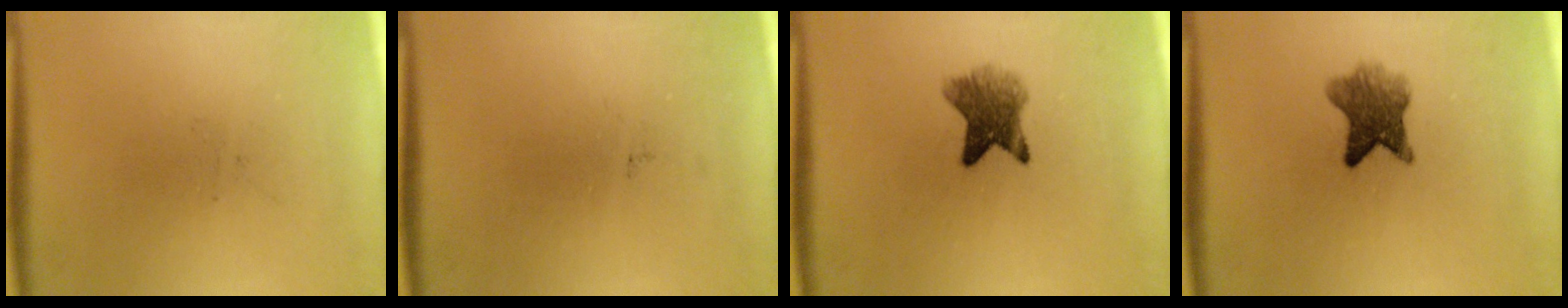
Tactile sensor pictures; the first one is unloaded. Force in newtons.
{"total": 0.0}
{"total": 5.7}
{"total": 6.0}